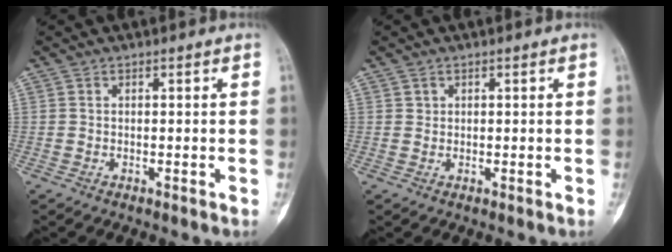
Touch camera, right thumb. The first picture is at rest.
{"total": 0.8, "force": [0.4, 0.6, 0.1], "torque": [0.009, 0.001, 0.005]}